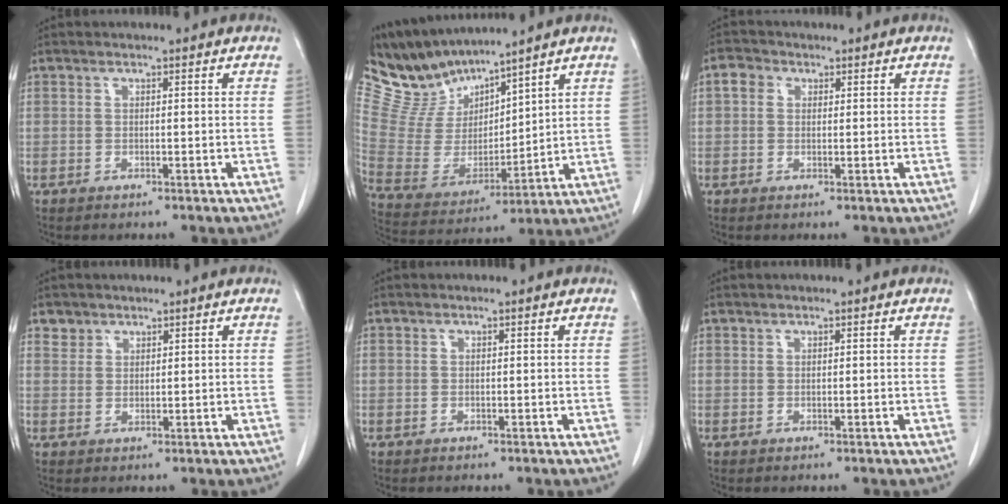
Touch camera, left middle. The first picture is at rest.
{"total": 11.2, "force": [10.8, 2.0, 2.2], "torque": [-0.068, 0.007, 0.235]}
{"total": 2.5, "force": [0.8, 2.1, 1.1], "torque": [-0.022, 0.014, 0.012]}
{"total": 2.1, "force": [1.5, 1.3, -0.2], "torque": [0.012, 0.005, 0.024]}
{"total": 0.0}
{"total": 0.0}